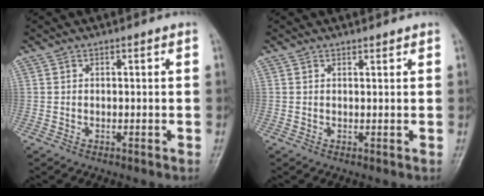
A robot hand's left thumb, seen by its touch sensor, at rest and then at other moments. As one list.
[{"total": 0.7, "force": [0.7, 0.2, 0.1], "torque": [-0.004, -0.006, 0.010]}]